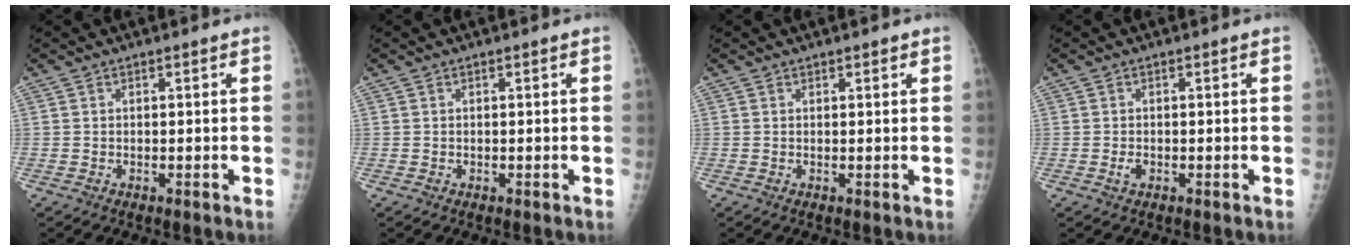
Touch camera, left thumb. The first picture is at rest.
{"total": 0.0}
{"total": 0.8, "force": [0.6, 0.4, 0.4], "torque": [0.001, -0.002, 0.006]}
{"total": 1.3, "force": [-0.4, 0.9, 0.8], "torque": [-0.014, 0.000, -0.007]}